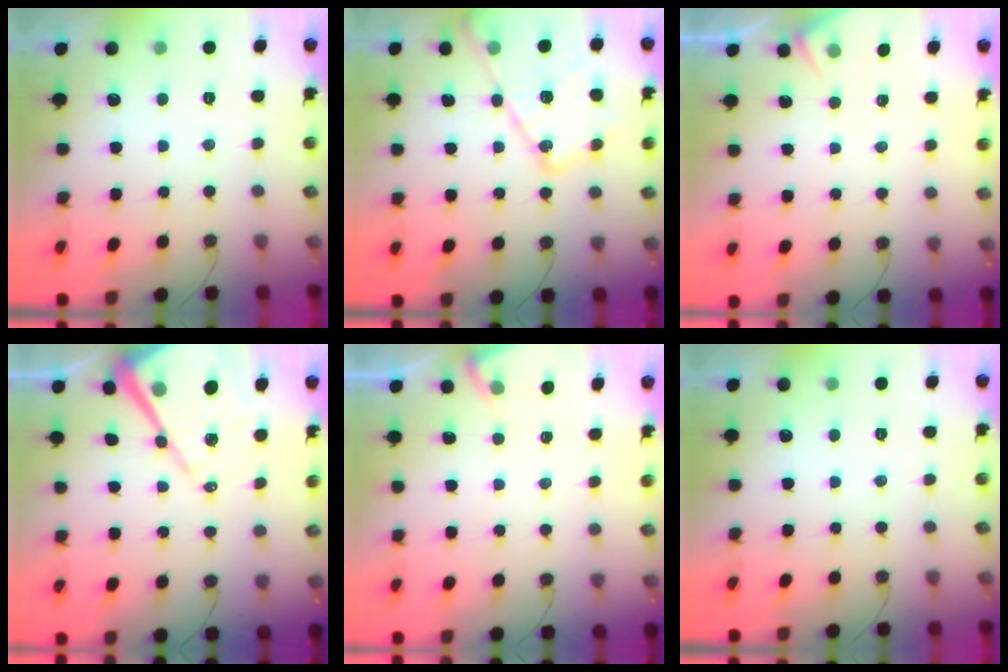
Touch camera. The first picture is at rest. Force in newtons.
{"total": 18.1, "press": 18.1, "slide": 1.0}
{"total": 5.1, "press": 5.1, "slide": 0.5}
{"total": 18.2, "press": 18.1, "slide": 1.9}
{"total": 4.3, "press": 4.3, "slide": 0.5}
{"total": 0.0}